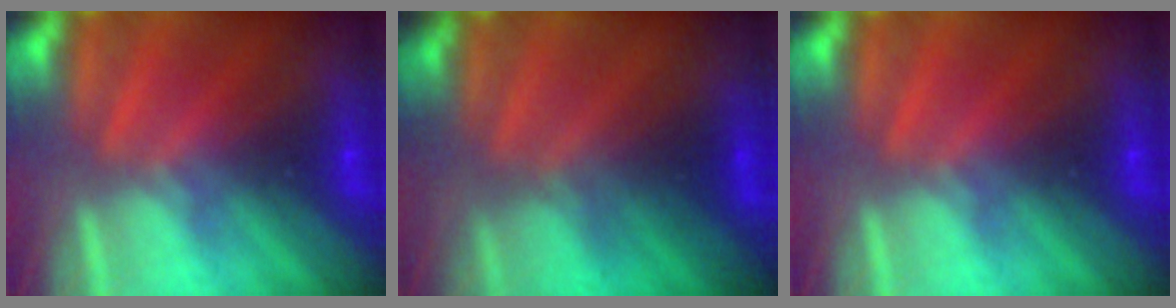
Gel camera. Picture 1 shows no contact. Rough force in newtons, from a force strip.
{"total": 2.8}
{"total": 0.0}